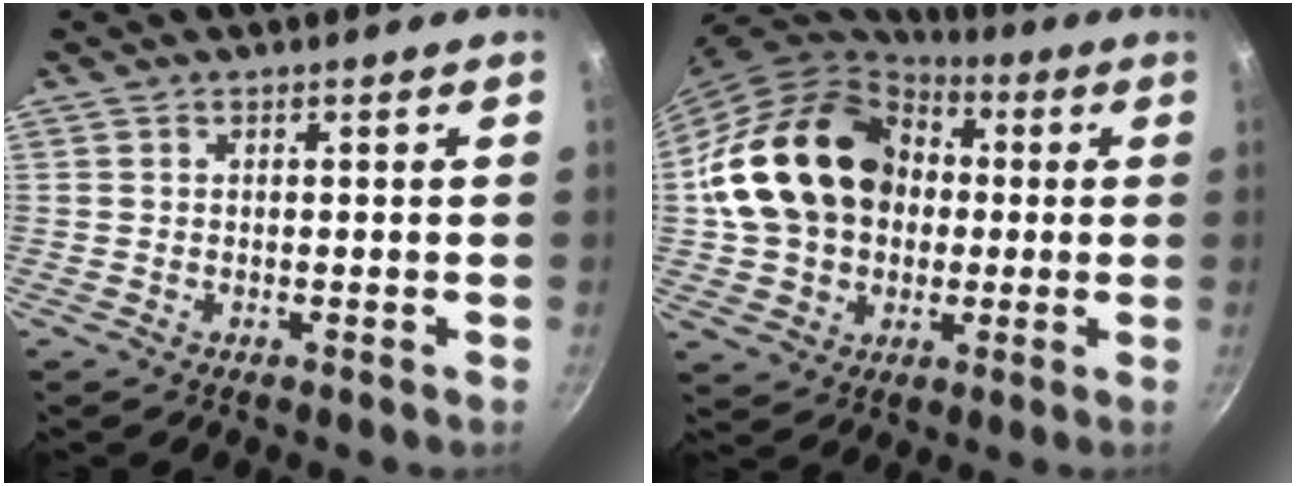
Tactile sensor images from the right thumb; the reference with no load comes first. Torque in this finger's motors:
{"motor_torque": [2.50, 2.51, 1.18, 0.24, 0.48]}